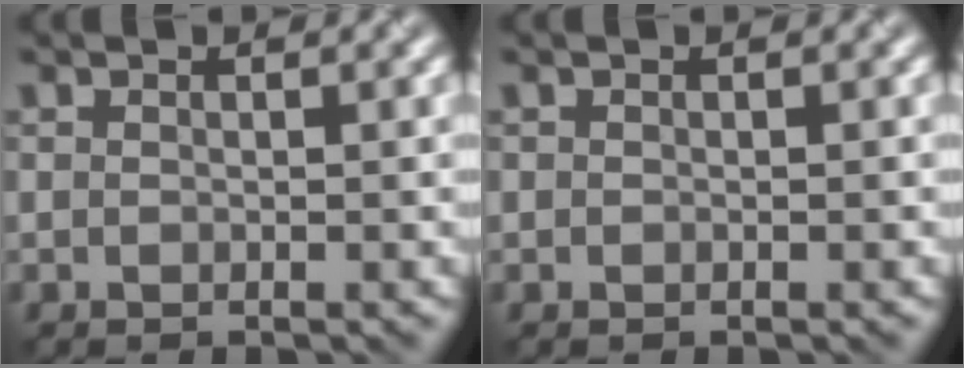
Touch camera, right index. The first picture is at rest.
{"total": 0.0}